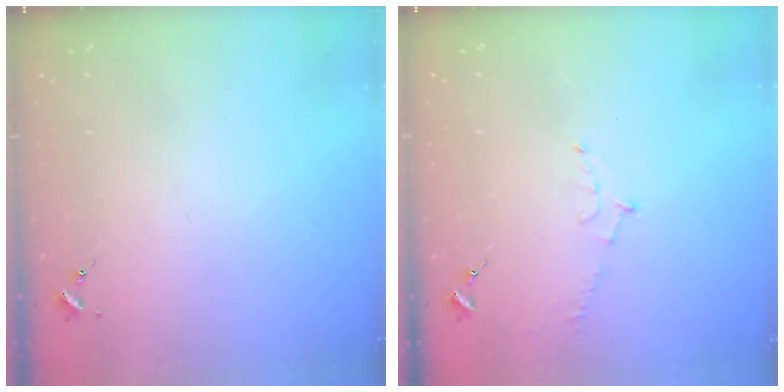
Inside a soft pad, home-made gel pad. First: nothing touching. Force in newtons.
{"total": 5.7, "press": 5.7, "slide": 0.6}